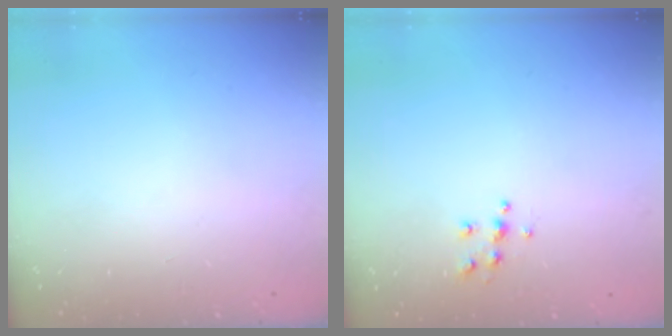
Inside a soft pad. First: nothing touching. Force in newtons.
{"total": 5.6, "press": 5.5, "slide": 0.5}